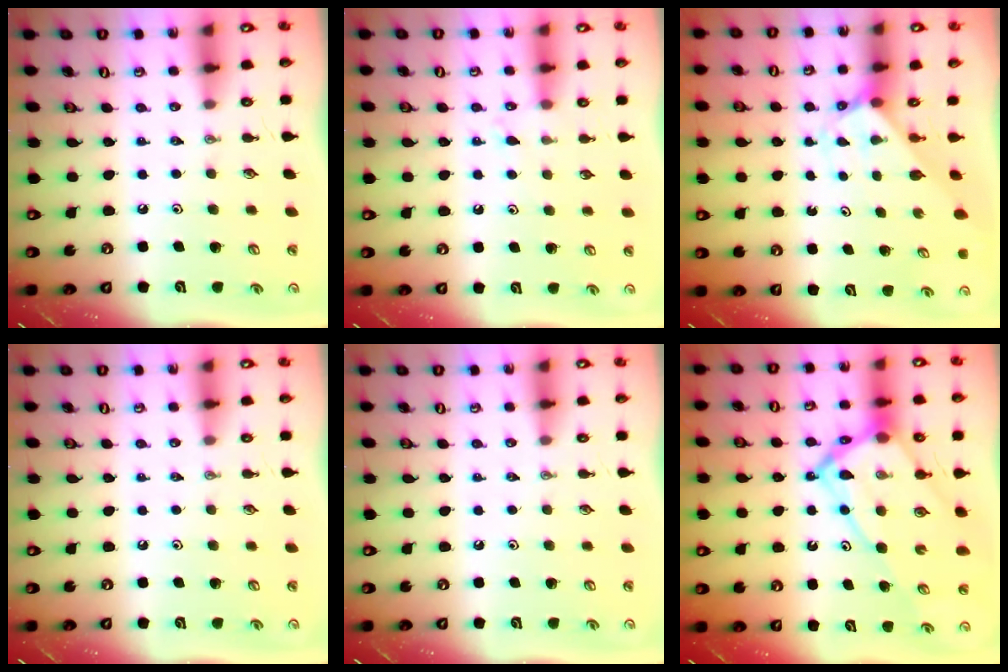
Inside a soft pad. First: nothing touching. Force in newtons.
{"total": 6.1, "press": 6.1, "slide": 0.7}
{"total": 2.2, "press": 2.2, "slide": 0.1}
{"total": 0.0}
{"total": 0.0}
{"total": 18.5, "press": 18.3, "slide": 2.1}